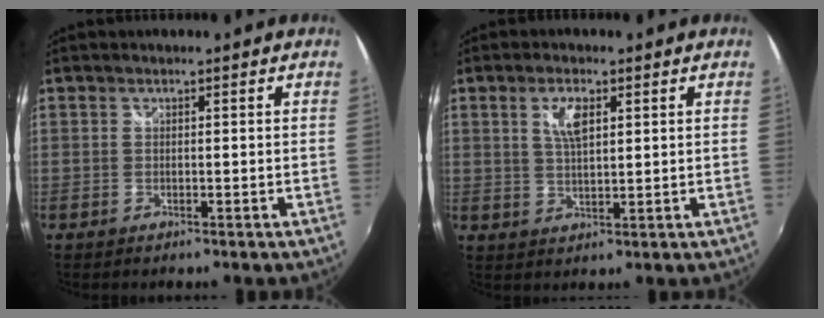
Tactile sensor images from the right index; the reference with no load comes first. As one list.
[{"total": 4.7, "force": [1.8, 1.8, 3.9], "torque": [-0.072, 0.002, 0.034]}]